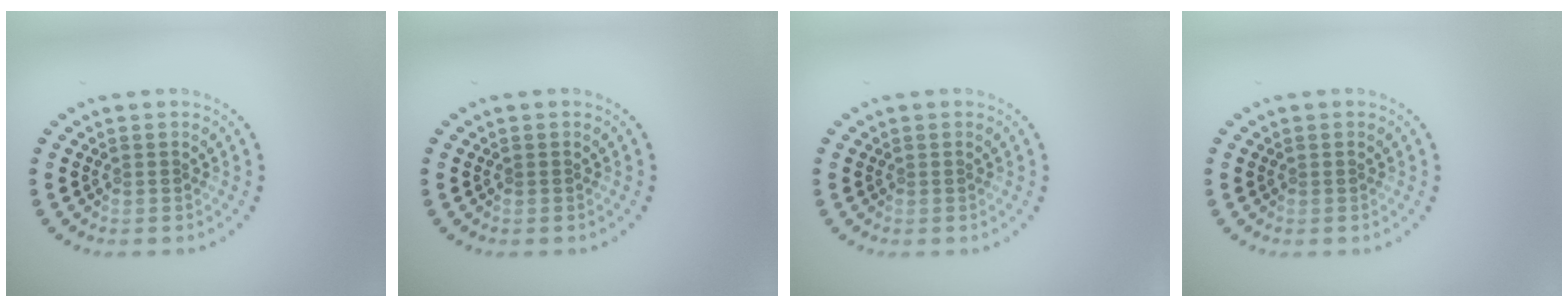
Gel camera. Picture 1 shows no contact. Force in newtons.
{"total": 0.0}
{"total": 0.0}
{"total": 0.0}